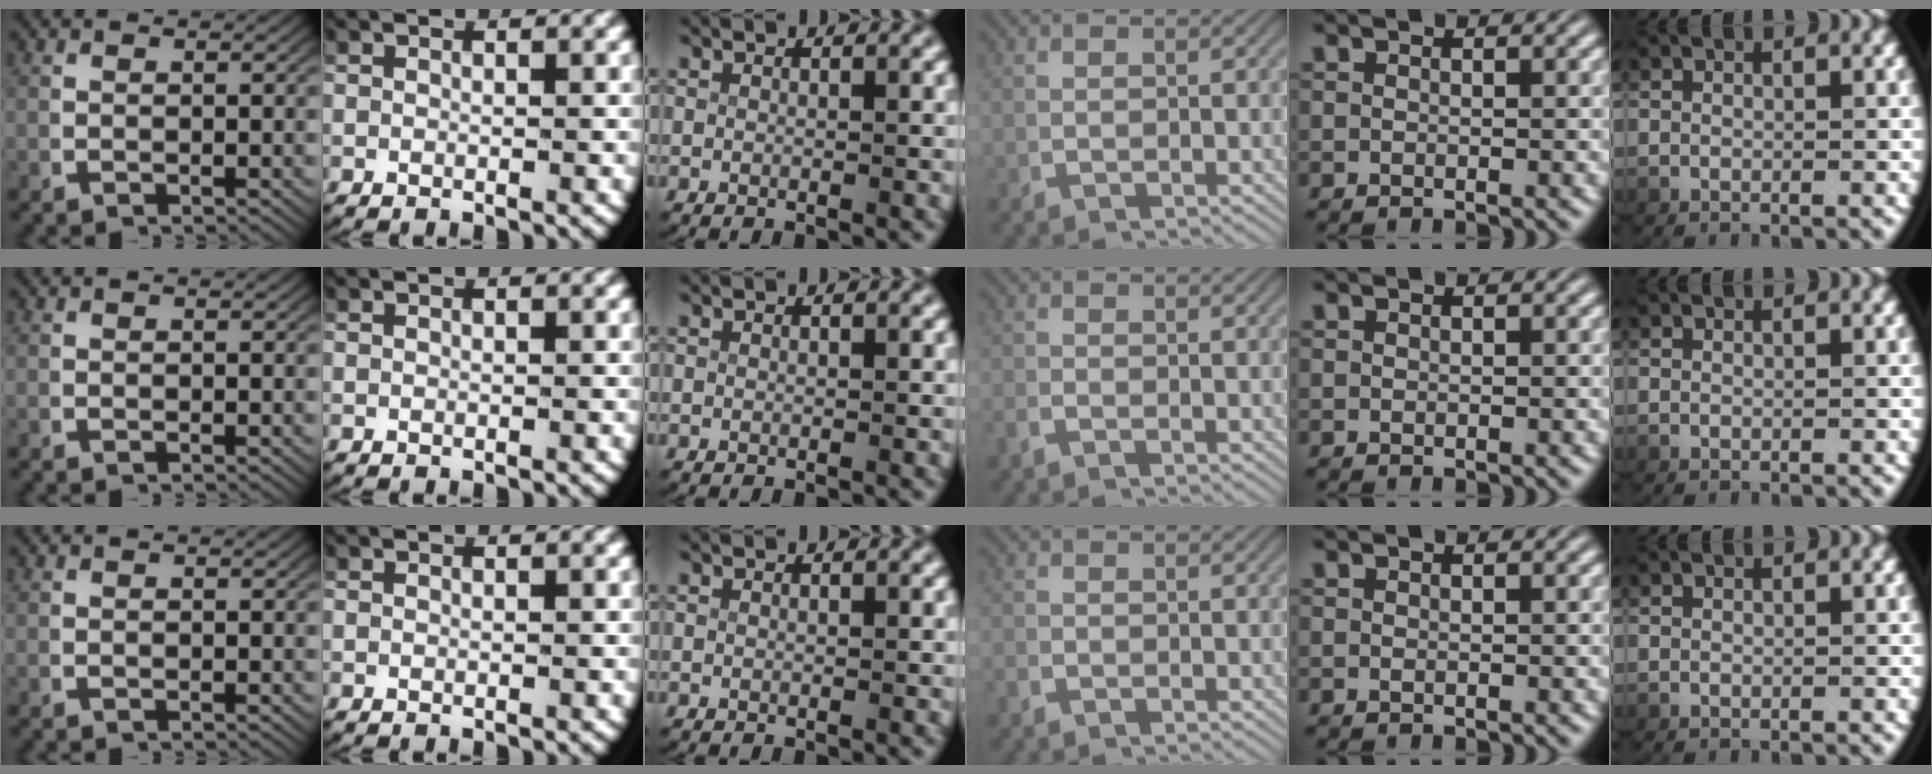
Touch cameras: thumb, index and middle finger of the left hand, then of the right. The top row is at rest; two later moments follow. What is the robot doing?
{"motion": "lift_and_place", "object": "paper"}